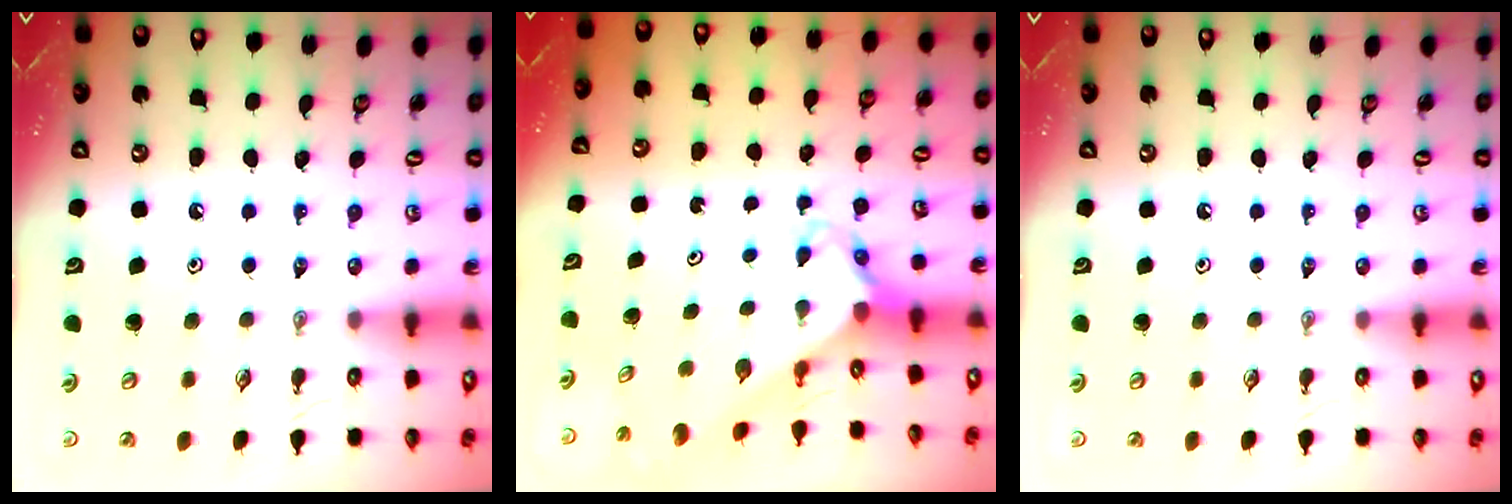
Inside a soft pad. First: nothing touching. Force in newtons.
{"total": 2.6, "press": 2.6, "slide": 0.2}
{"total": 0.0}